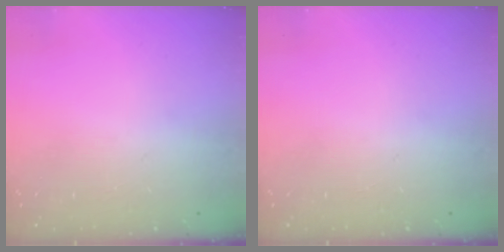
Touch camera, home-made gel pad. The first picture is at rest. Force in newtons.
{"total": 0.0}